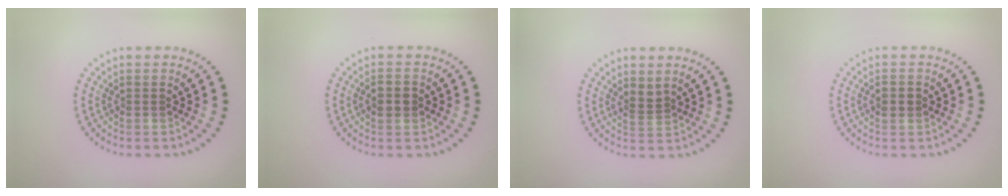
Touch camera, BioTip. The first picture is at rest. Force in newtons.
{"total": 1.7, "press": 1.7, "slide": 0.1}
{"total": 1.2, "press": 0.8, "slide": 0.9}
{"total": 1.2, "press": 1.2, "slide": 0.2}